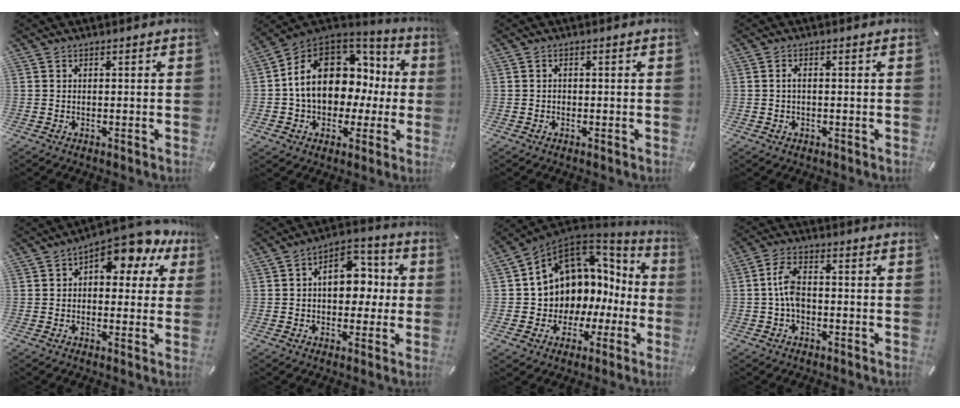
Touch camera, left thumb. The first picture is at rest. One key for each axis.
{"total": 15.6, "fx": 1.4, "fy": 12.1, "fz": 9.6, "tx": -0.176, "ty": -0.010, "tz": 0.025}
{"total": 0.6, "fx": -0.2, "fy": 0.5, "fz": 0.3, "tx": -0.006, "ty": 0.002, "tz": -0.006}
{"total": 1.5, "fx": -0.1, "fy": 0.9, "fz": 1.2, "tx": -0.025, "ty": 0.004, "tz": -0.003}
{"total": 10.4, "fx": 6.2, "fy": 5.3, "fz": 6.4, "tx": -0.085, "ty": -0.039, "tz": 0.106}
{"total": 11.4, "fx": 0.8, "fy": 7.8, "fz": 8.2, "tx": -0.099, "ty": 0.004, "tz": 0.012}
{"total": 10.5, "fx": 4.6, "fy": 8.9, "fz": 3.0, "tx": -0.070, "ty": -0.063, "tz": 0.096}
{"total": 6.0, "fx": -0.8, "fy": 3.5, "fz": 4.8, "tx": -0.105, "ty": 0.006, "tz": -0.018}